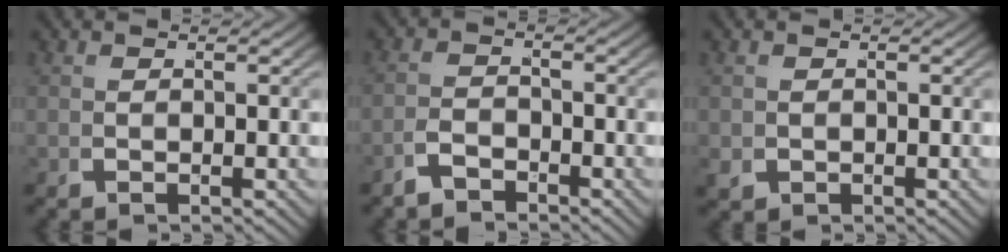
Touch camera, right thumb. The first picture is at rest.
{"total": 2.5, "force": [-2.4, -0.1, -0.7], "torque": [0.037, 0.012, -0.057]}
{"total": 1.6, "force": [-0.5, 1.3, 0.6], "torque": [-0.018, -0.012, -0.004]}